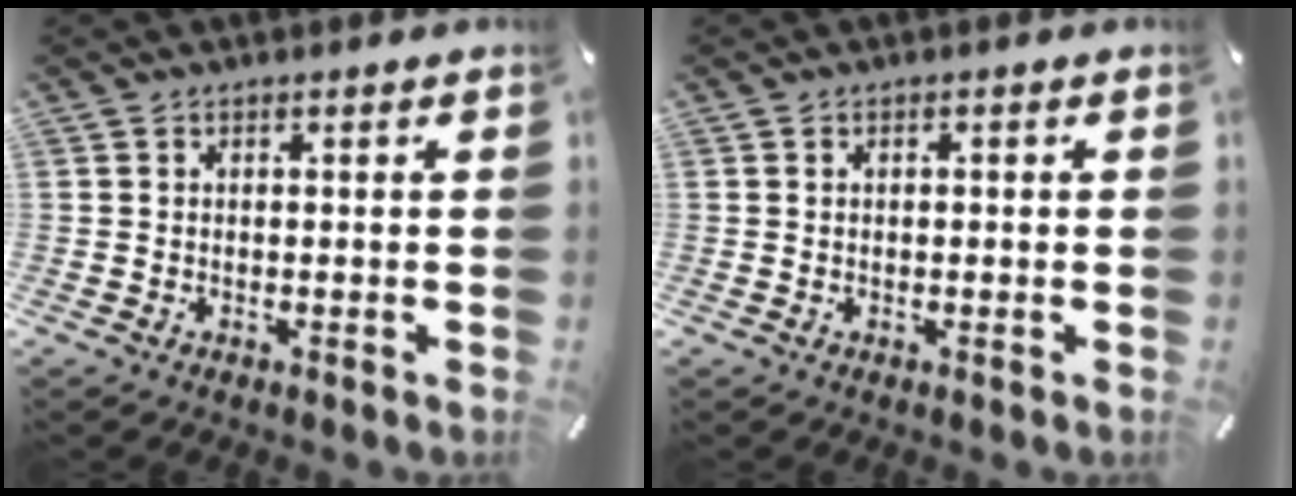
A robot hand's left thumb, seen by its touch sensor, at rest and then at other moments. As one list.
[{"total": 0.6, "force": [0.0, 0.4, 0.5], "torque": [-0.010, 0.001, -0.001]}]